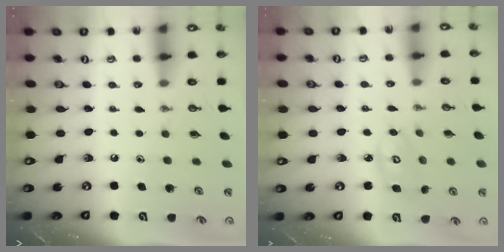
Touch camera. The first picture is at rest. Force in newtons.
{"total": 4.4, "press": 4.4, "slide": 0.3}